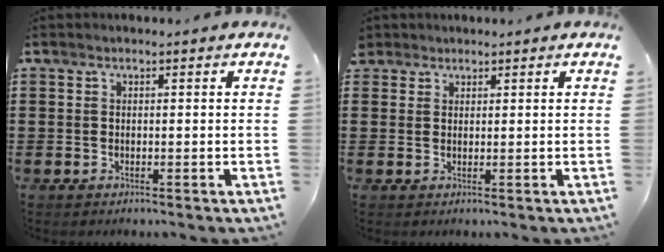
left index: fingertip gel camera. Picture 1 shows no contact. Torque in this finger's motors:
{"motor_torque": [0.03, 0.04, 0.00, -0.02]}